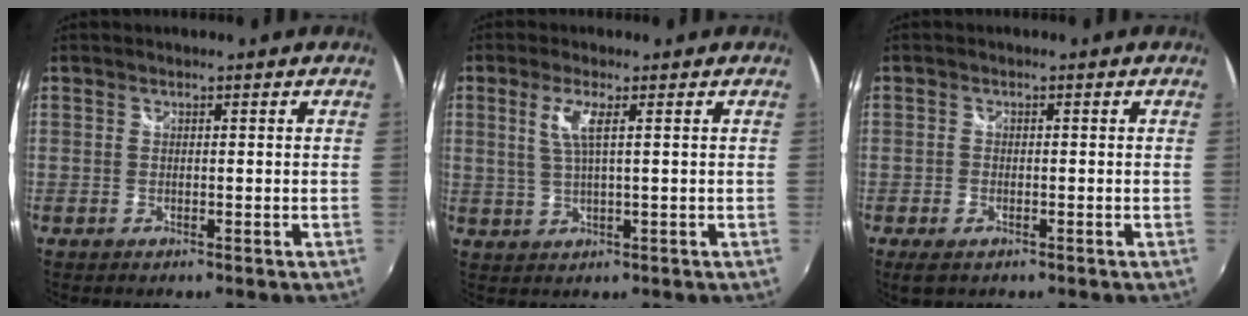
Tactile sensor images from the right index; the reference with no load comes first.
{"total": 4.2, "force": [1.3, 0.4, 4.0], "torque": [-0.083, -0.002, 0.030]}
{"total": 3.3, "force": [-2.0, 1.7, 1.9], "torque": [-0.045, -0.011, -0.036]}